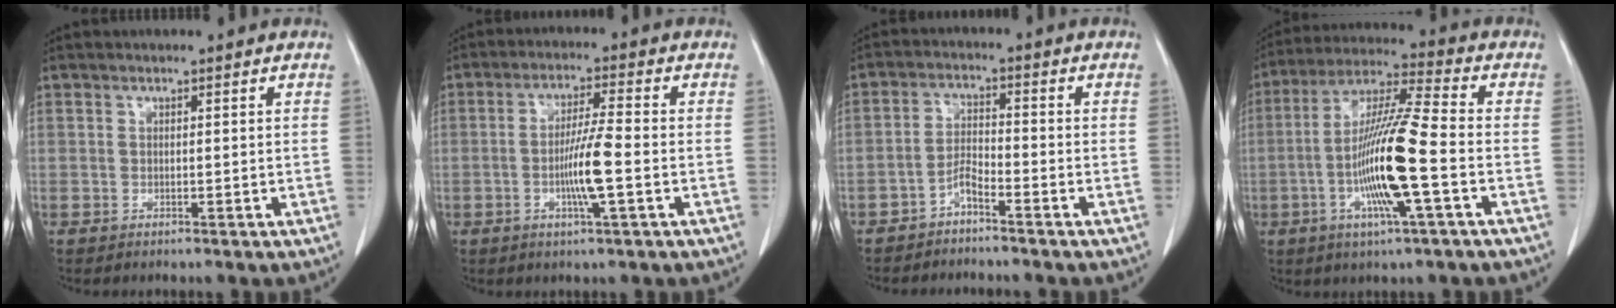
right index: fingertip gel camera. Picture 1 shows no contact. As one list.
[{"total": 6.9, "force": [-1.7, -0.1, 6.7], "torque": [-0.127, -0.004, -0.033]}, {"total": 3.0, "force": [-2.5, 0.3, 1.7], "torque": [-0.033, 0.003, -0.051]}, {"total": 14.4, "force": [-3.5, 0.2, 13.9], "torque": [-0.272, -0.005, -0.073]}]